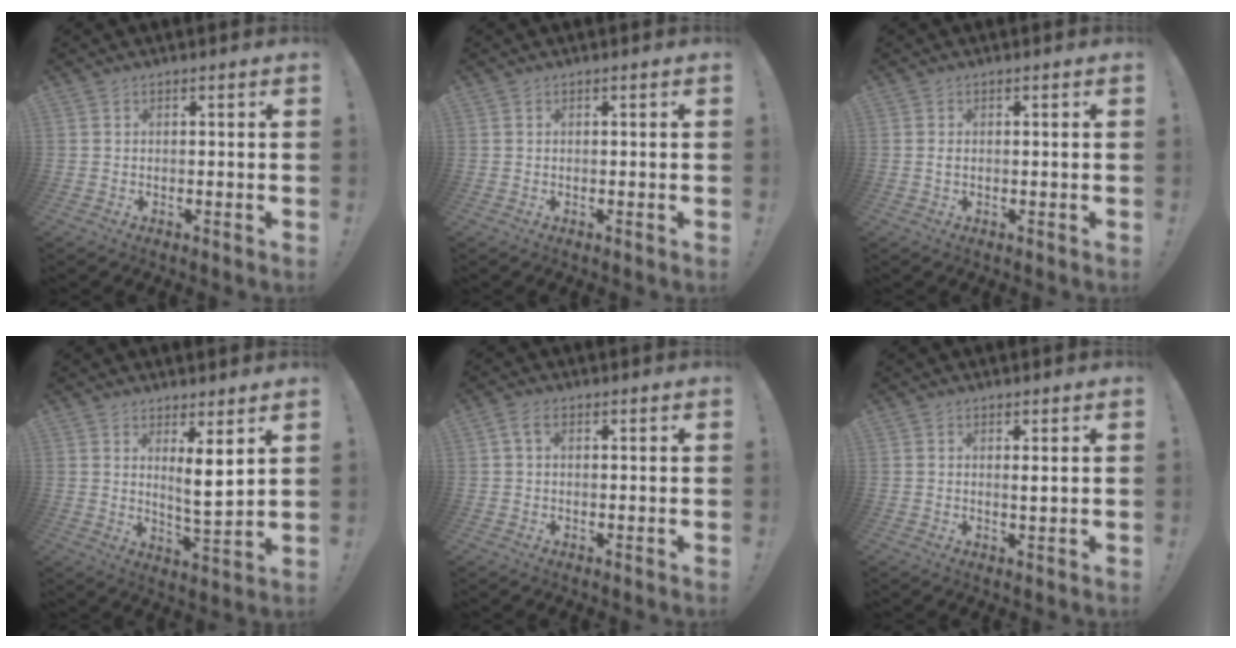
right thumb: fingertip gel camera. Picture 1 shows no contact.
{"total": 0.0}
{"total": 0.8, "force": [0.0, 0.3, 0.7], "torque": [-0.014, 0.003, -0.001]}
{"total": 7.0, "force": [3.5, 0.8, 6.0], "torque": [-0.084, -0.033, 0.057]}
{"total": 2.9, "force": [0.7, 1.6, 2.2], "torque": [-0.040, 0.006, 0.012]}
{"total": 1.2, "force": [0.6, -0.1, 1.1], "torque": [-0.008, -0.007, 0.006]}